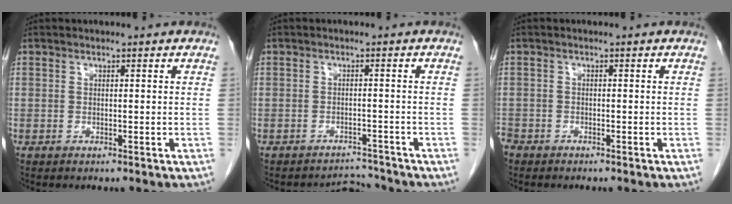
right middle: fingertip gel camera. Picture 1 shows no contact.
{"total": 2.8, "force": [-2.4, -0.1, -1.4], "torque": [0.024, 0.004, -0.033]}
{"total": 2.8, "force": [-2.3, 1.6, 0.5], "torque": [-0.018, -0.001, -0.045]}